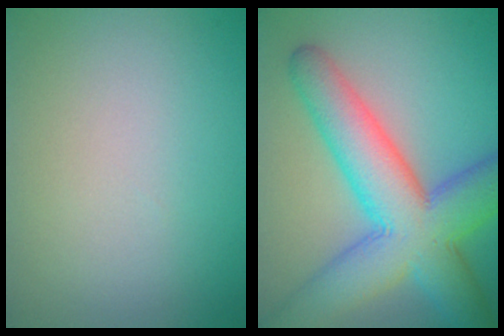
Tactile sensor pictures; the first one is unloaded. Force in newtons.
{"total": 10.5, "press": 10.5, "slide": 0.2}